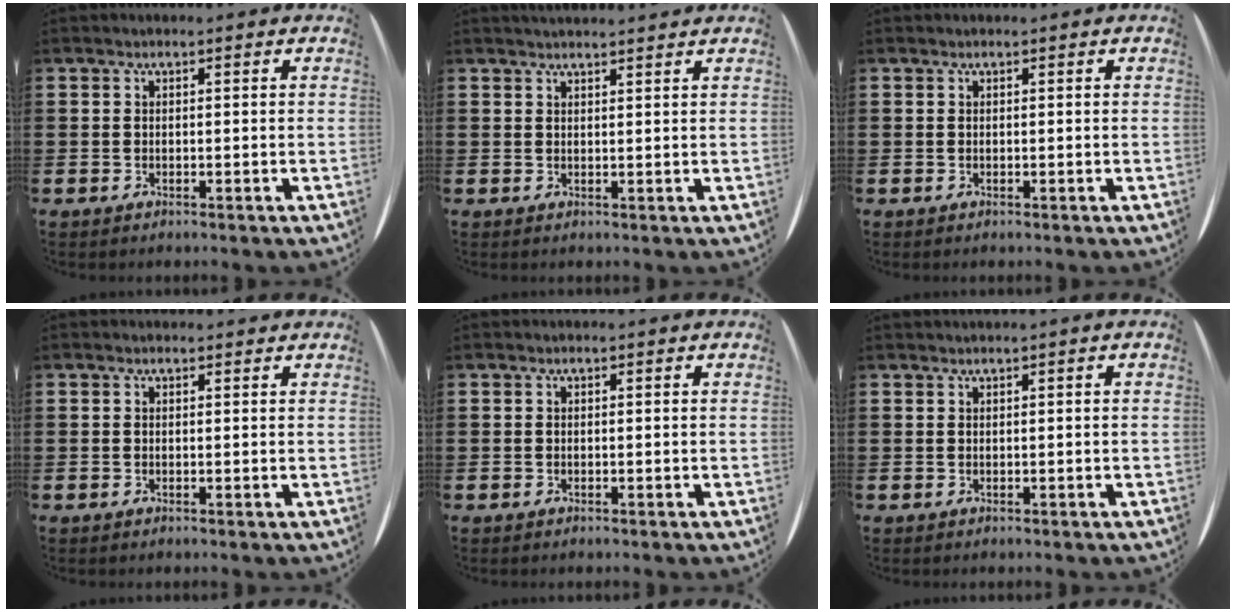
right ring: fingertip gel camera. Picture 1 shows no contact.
{"total": 1.0, "force": [0.9, -0.4, 0.1], "torque": [0.000, -0.004, 0.017]}
{"total": 0.0}
{"total": 0.0}
{"total": 0.0}
{"total": 0.0}